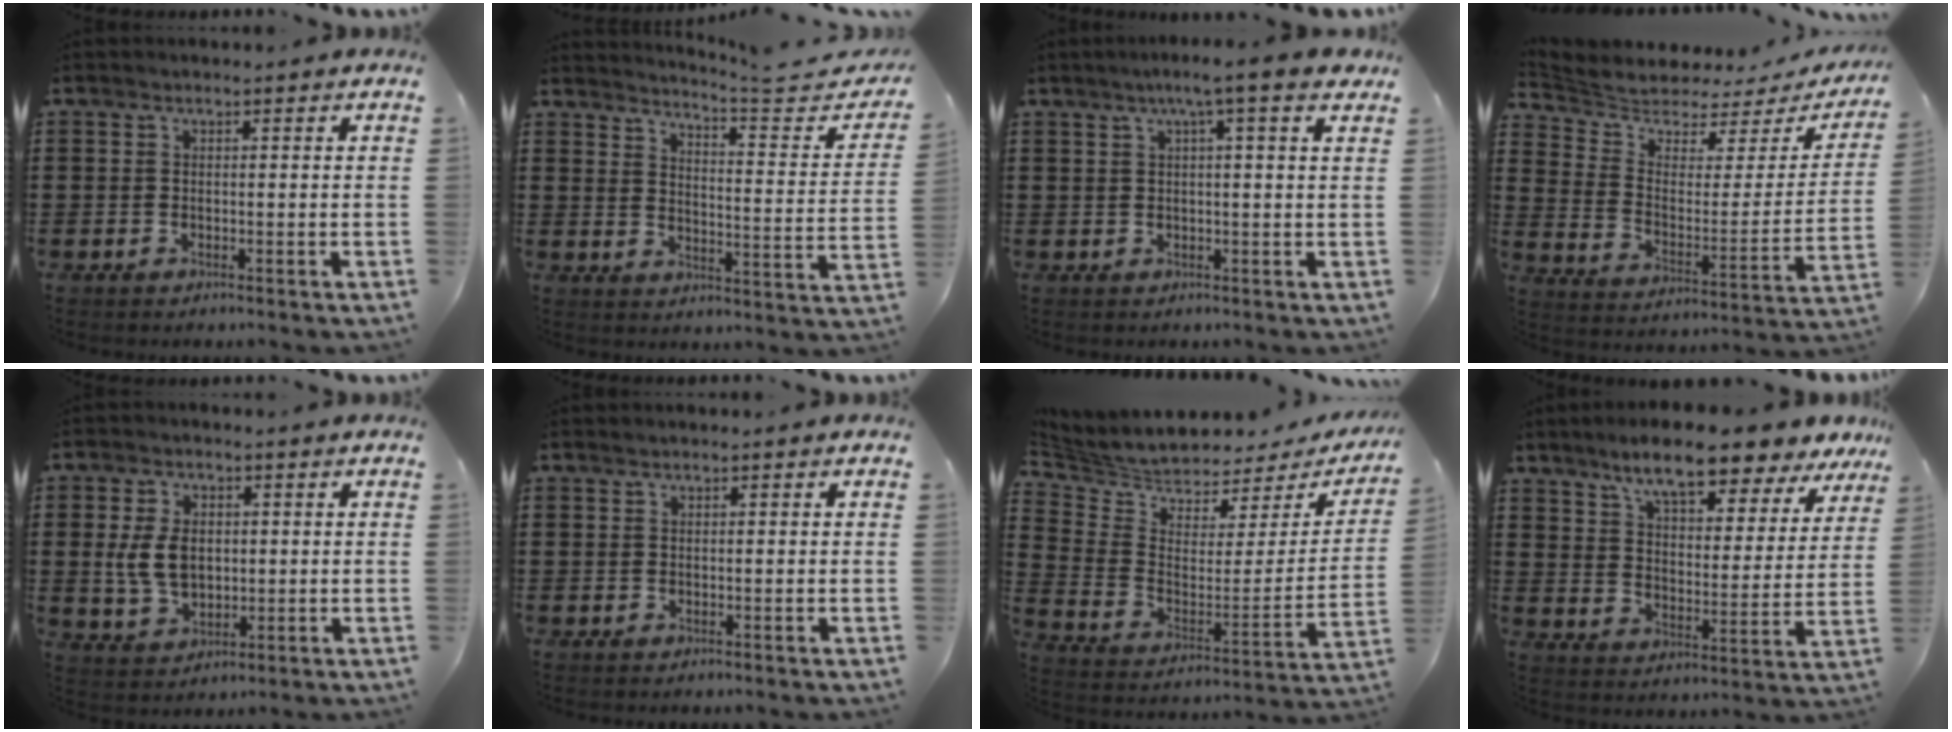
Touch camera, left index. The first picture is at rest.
{"total": 4.6, "force": [4.2, -0.4, 1.8], "torque": [-0.042, -0.038, 0.062]}
{"total": 4.5, "force": [2.6, -0.3, 3.6], "torque": [-0.067, 0.001, 0.042]}
{"total": 5.0, "force": [4.7, 1.5, 0.8], "torque": [-0.050, -0.039, 0.077]}
{"total": 6.5, "force": [0.7, 4.4, 4.8], "torque": [-0.113, 0.004, 0.005]}
{"total": 0.0}
{"total": 4.6, "force": [4.4, 1.4, 0.2], "torque": [-0.040, -0.051, 0.074]}
{"total": 9.0, "force": [7.7, 1.2, 4.5], "torque": [-0.101, -0.035, 0.131]}